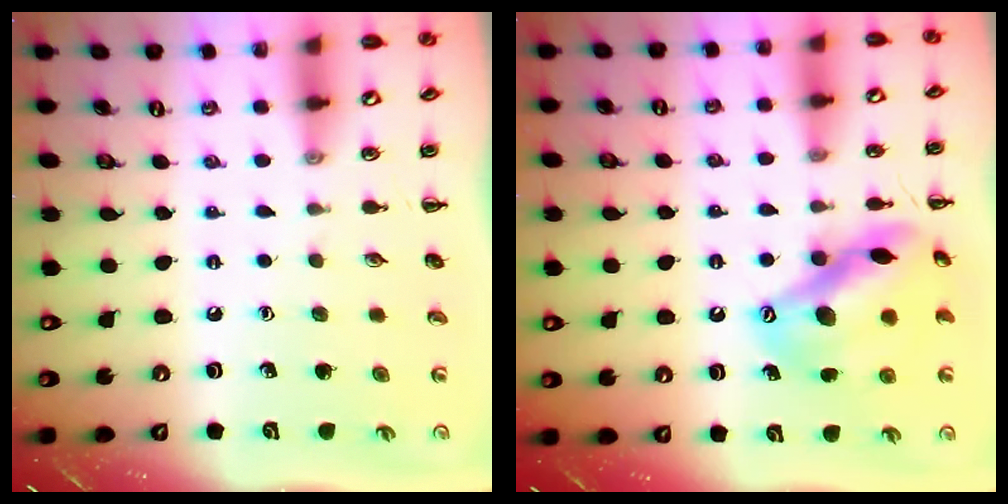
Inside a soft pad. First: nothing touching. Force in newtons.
{"total": 15.6, "press": 15.2, "slide": 3.7}